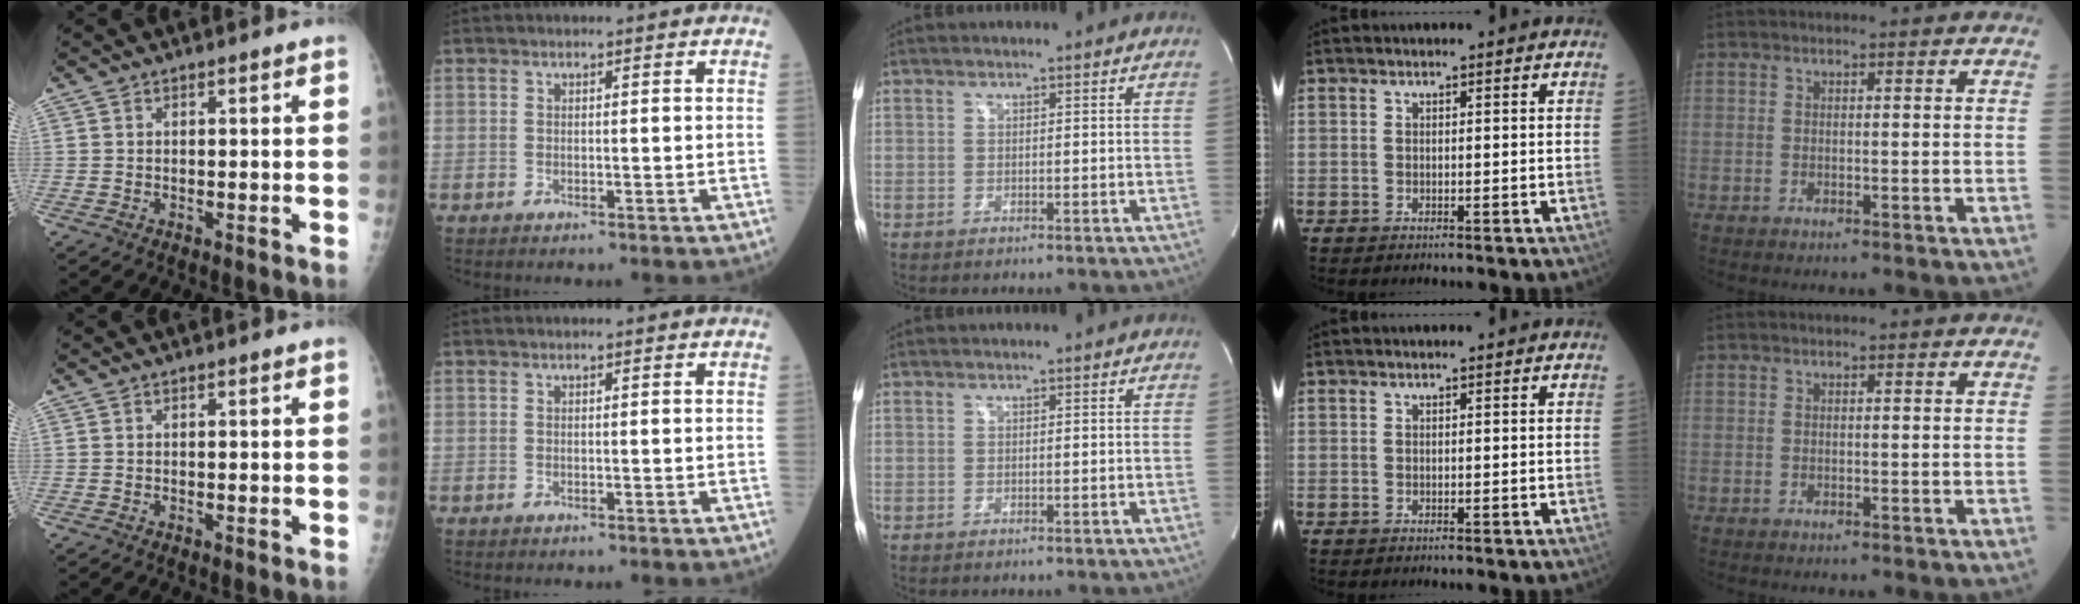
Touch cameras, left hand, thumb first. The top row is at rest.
{}